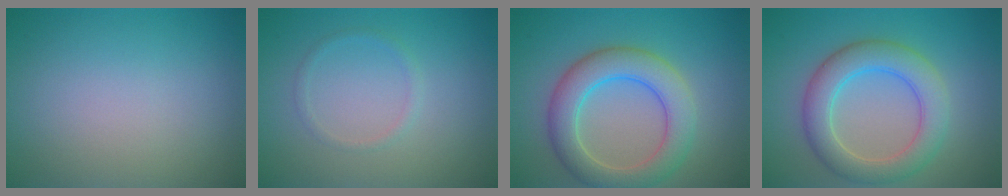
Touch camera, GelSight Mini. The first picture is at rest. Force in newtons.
{"total": 1.0, "press": 0.9, "slide": 0.0}
{"total": 6.0, "press": 6.0, "slide": 0.2}
{"total": 5.5, "press": 5.5, "slide": 0.3}